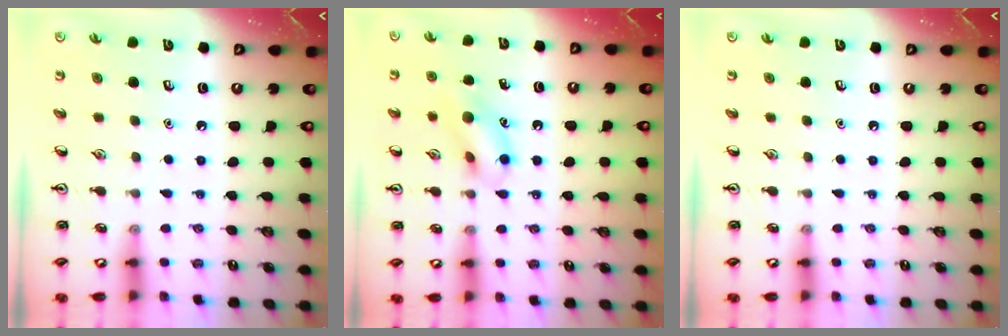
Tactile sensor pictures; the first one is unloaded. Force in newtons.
{"total": 11.8, "press": 11.7, "slide": 1.3}
{"total": 0.0}